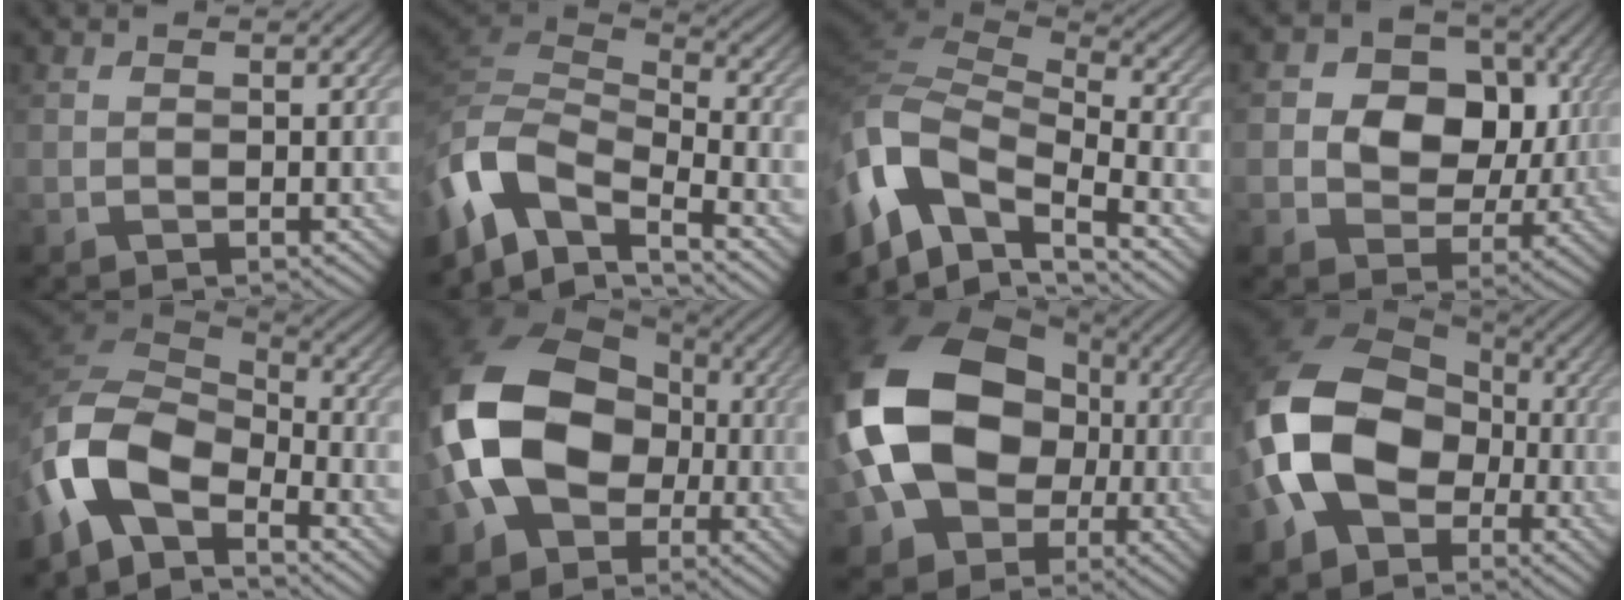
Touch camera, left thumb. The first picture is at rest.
{"total": 10.6, "force": [-6.1, 4.9, 7.1], "torque": [-0.169, -0.014, -0.129]}
{"total": 12.5, "force": [-4.0, 6.5, 9.8], "torque": [-0.246, -0.008, -0.077]}
{"total": 9.6, "force": [1.3, 7.7, 5.6], "torque": [-0.100, 0.000, 0.006]}
{"total": 11.6, "force": [-7.0, 5.5, 7.4], "torque": [-0.165, -0.011, -0.151]}
{"total": 17.0, "force": [-2.1, 12.6, 11.2], "torque": [-0.256, -0.007, -0.040]}
{"total": 18.8, "force": [-1.0, 14.2, 12.3], "torque": [-0.273, -0.008, -0.016]}
{"total": 14.6, "force": [-3.4, 10.6, 9.5], "torque": [-0.222, -0.012, -0.075]}